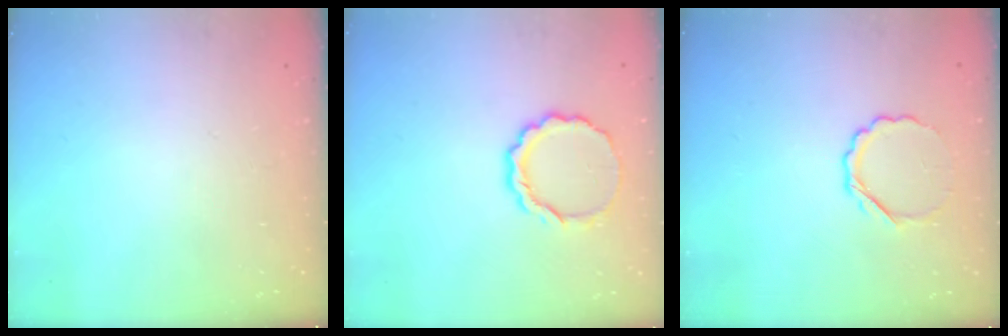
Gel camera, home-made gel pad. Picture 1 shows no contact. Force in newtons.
{"total": 8.6, "press": 8.5, "slide": 1.2}
{"total": 4.7, "press": 4.5, "slide": 1.1}